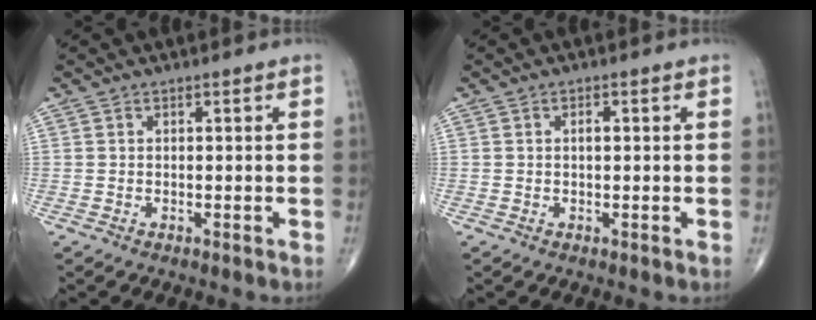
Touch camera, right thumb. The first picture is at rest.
{"total": 1.2, "force": [0.2, 0.5, 1.0], "torque": [-0.016, 0.003, 0.001]}